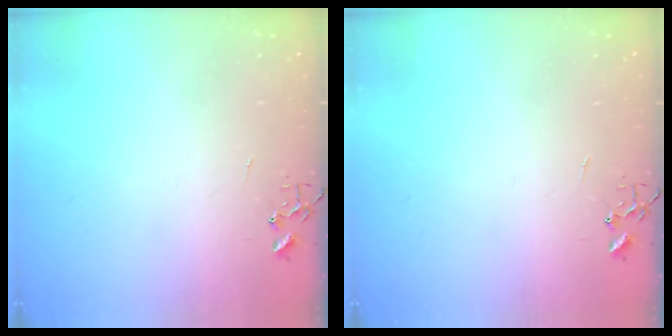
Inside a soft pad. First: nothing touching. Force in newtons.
{"total": 0.0}